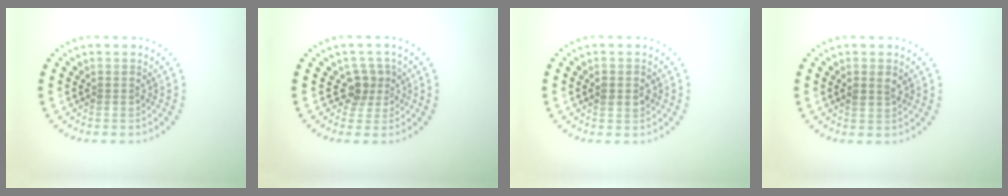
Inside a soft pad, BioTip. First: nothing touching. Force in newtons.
{"total": 2.3, "press": 1.8, "slide": 1.5}
{"total": 1.5, "press": 1.5, "slide": 0.3}
{"total": 1.4, "press": 1.4, "slide": 0.3}